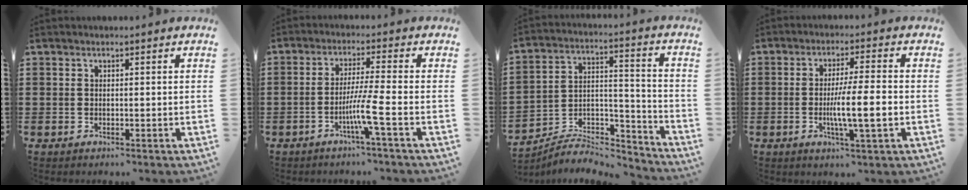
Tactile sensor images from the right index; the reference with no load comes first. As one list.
[{"total": 6.0, "force": [-2.7, -0.8, 5.3], "torque": [-0.102, -0.015, -0.053]}, {"total": 6.1, "force": [-5.8, 1.7, 1.3], "torque": [-0.015, 0.007, -0.111]}, {"total": 7.3, "force": [-1.5, 0.6, 7.1], "torque": [-0.127, -0.008, -0.029]}]